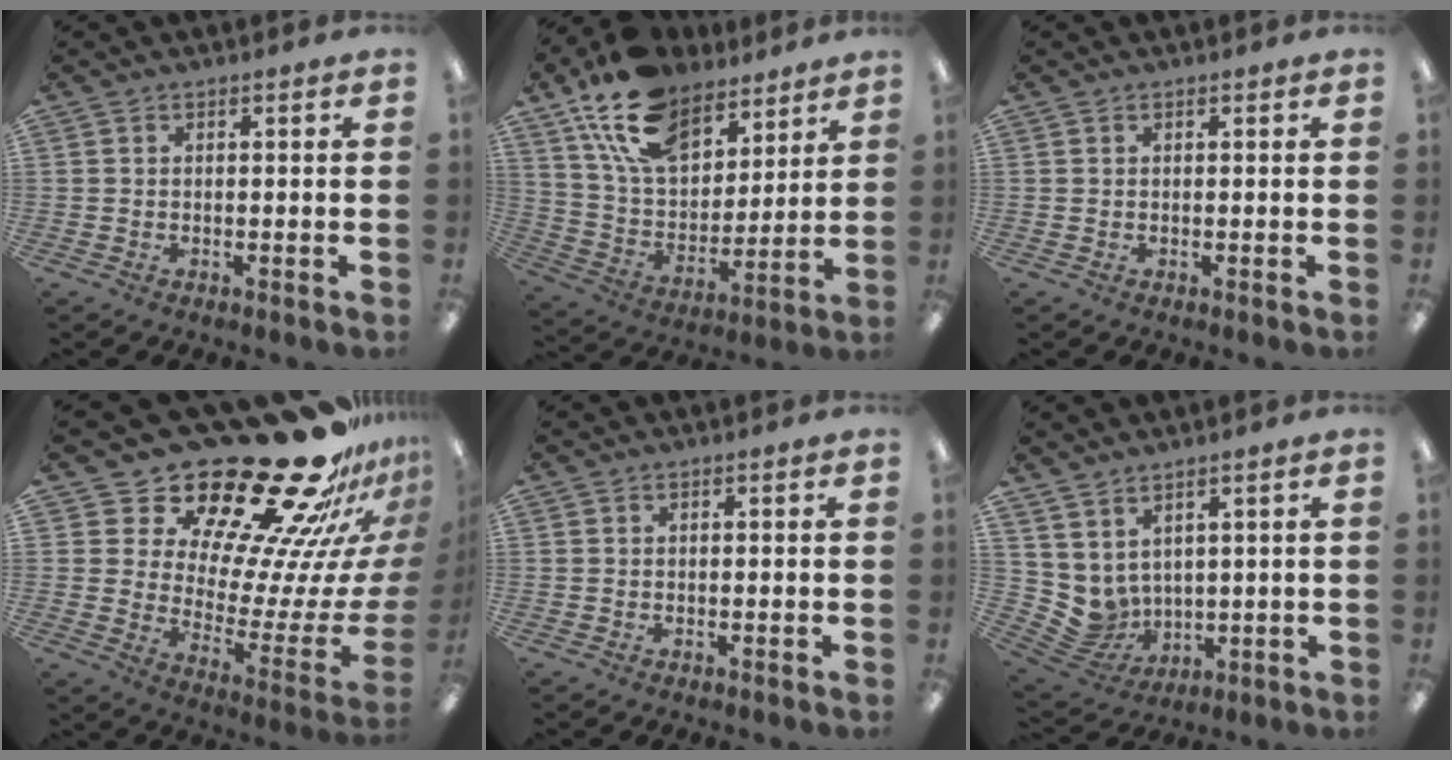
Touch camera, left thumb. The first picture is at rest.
{"total": 18.3, "force": [12.3, 10.3, 8.8], "torque": [-0.173, -0.057, 0.229]}
{"total": 0.0}
{"total": 29.7, "force": [23.3, 10.1, 15.4], "torque": [-0.211, -0.200, 0.412]}
{"total": 0.0}
{"total": 5.9, "force": [3.9, 4.3, 0.5], "torque": [-0.043, -0.035, 0.085]}